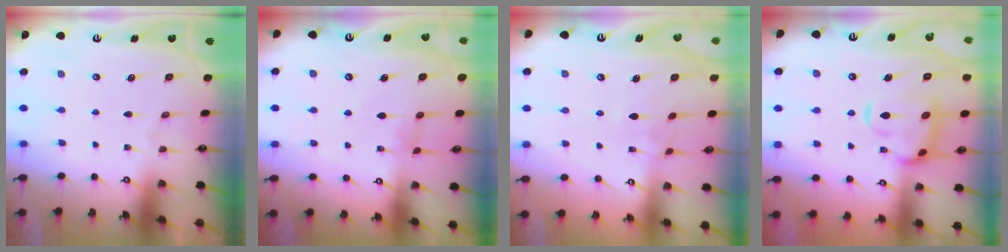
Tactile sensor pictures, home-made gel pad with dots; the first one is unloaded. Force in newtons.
{"total": 1.1, "press": 0.9, "slide": 0.5}
{"total": 2.6, "press": 2.5, "slide": 0.7}
{"total": 6.3, "press": 6.1, "slide": 1.5}